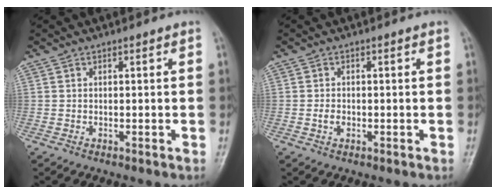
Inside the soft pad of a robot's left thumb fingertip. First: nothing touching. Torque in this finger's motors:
{"motor_torque": [-0.05, 0.02, 0.18, -0.05, -0.02]}